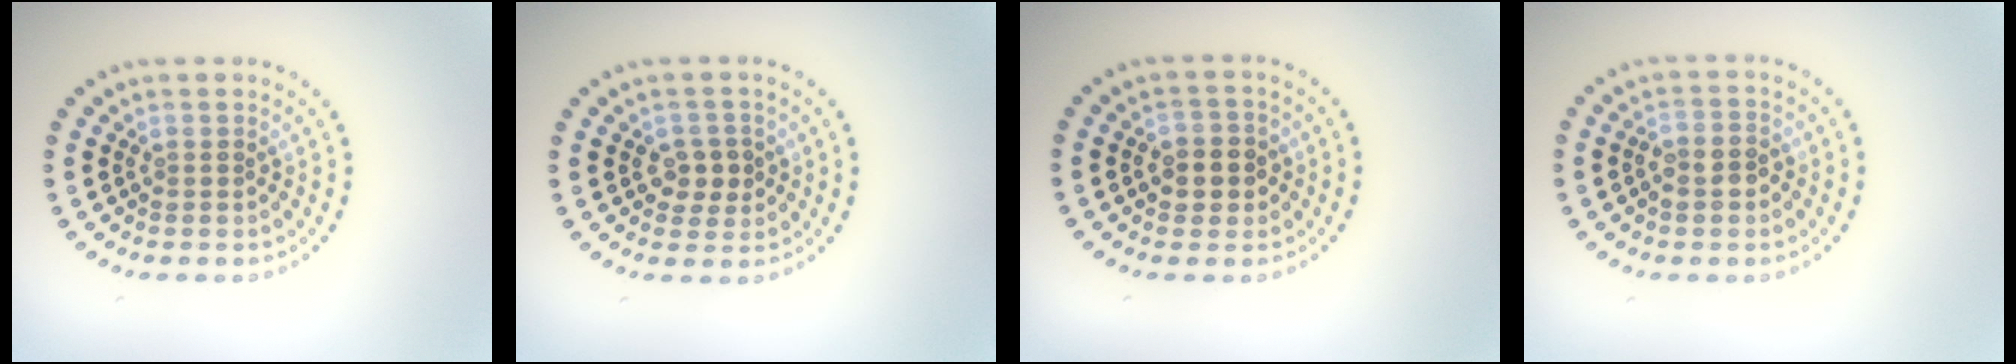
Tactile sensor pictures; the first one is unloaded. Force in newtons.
{"total": 2.2, "press": 2.2, "slide": 0.5}
{"total": 2.8, "press": 2.7, "slide": 0.7}
{"total": 2.3, "press": 2.1, "slide": 0.8}